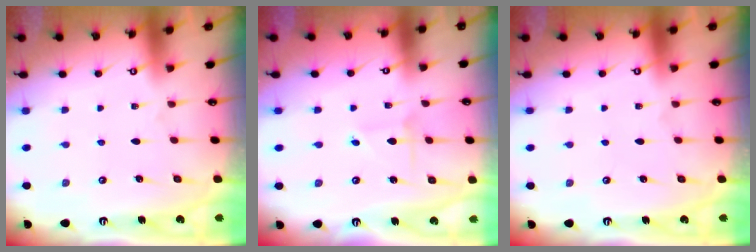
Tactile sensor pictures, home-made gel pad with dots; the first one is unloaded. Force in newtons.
{"total": 2.4, "press": 2.4, "slide": 0.2}
{"total": 0.0}